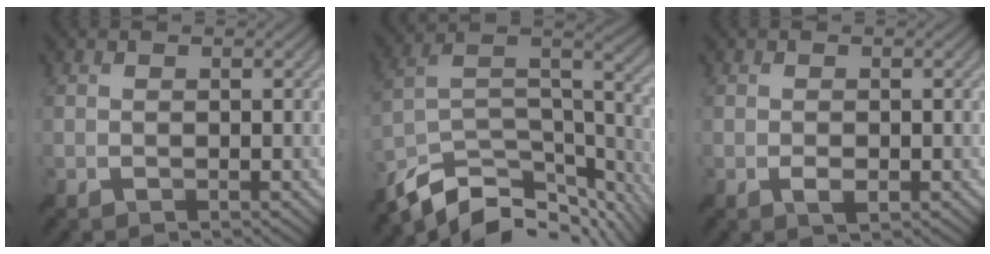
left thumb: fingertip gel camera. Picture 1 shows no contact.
{"total": 14.3, "force": [-10.9, 5.5, 7.5], "torque": [-0.180, -0.011, -0.176]}
{"total": 1.4, "force": [-0.5, 0.7, 1.1], "torque": [-0.022, -0.001, -0.010]}